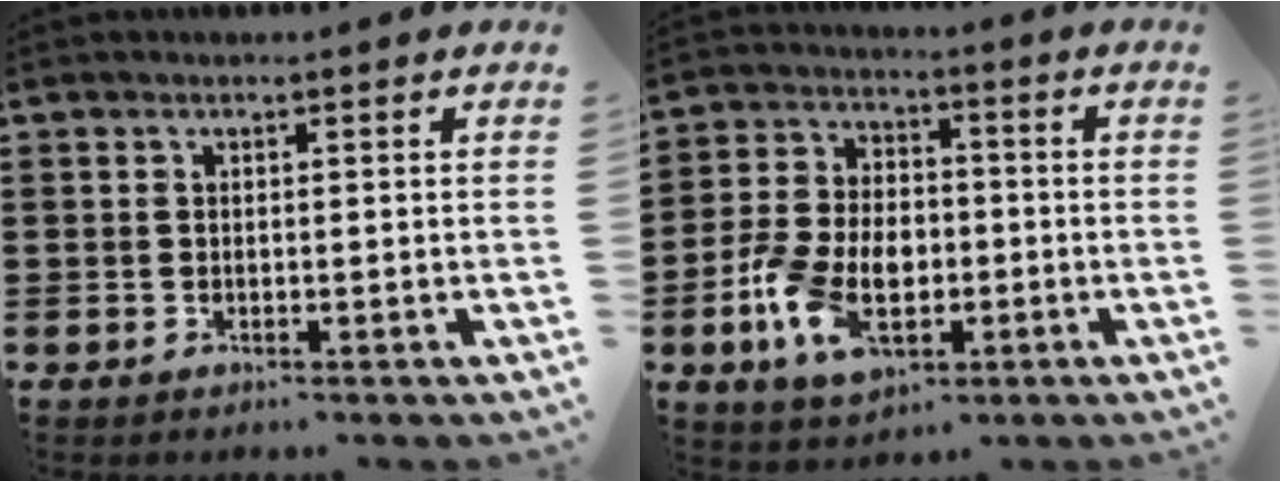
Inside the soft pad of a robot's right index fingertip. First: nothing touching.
{"total": 9.8, "force": [-3.0, 6.1, 7.0], "torque": [-0.167, 0.003, -0.059]}